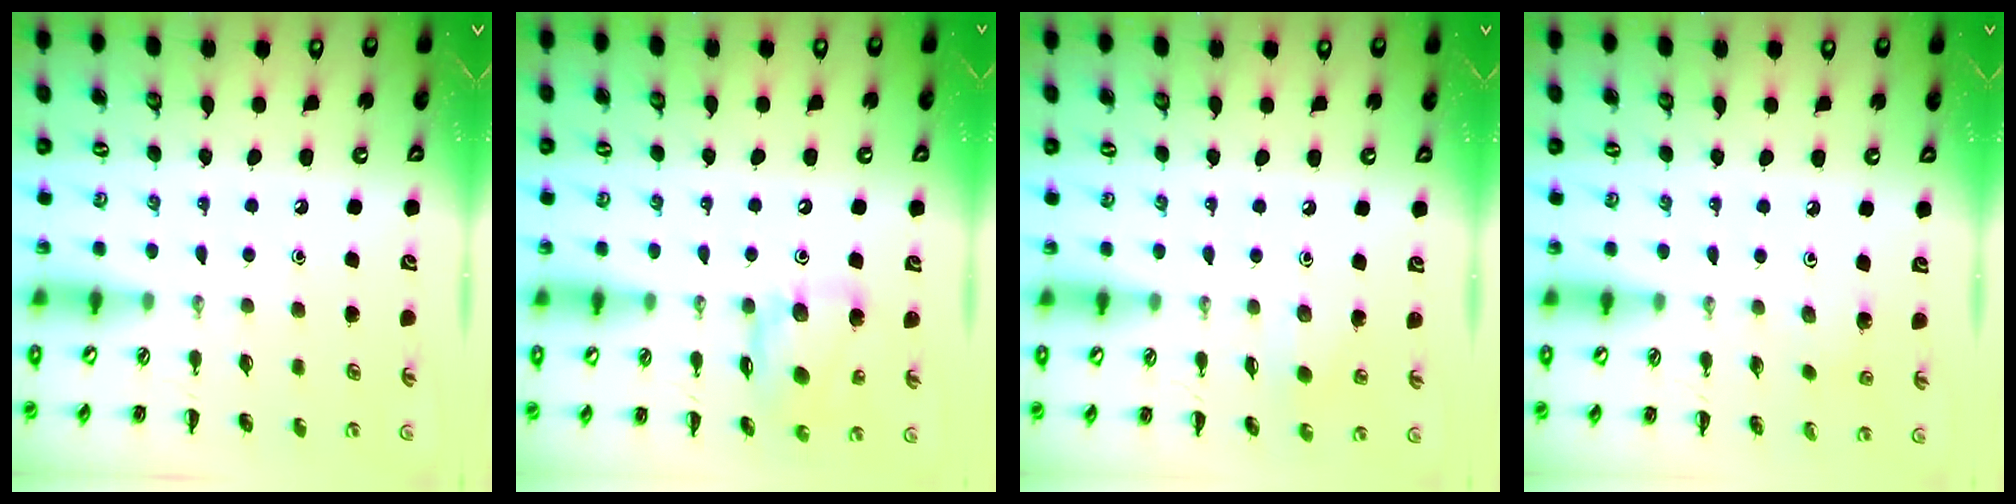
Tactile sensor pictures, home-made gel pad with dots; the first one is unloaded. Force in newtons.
{"total": 14.7, "press": 14.4, "slide": 3.3}
{"total": 2.9, "press": 2.8, "slide": 0.6}
{"total": 3.1, "press": 2.9, "slide": 1.0}